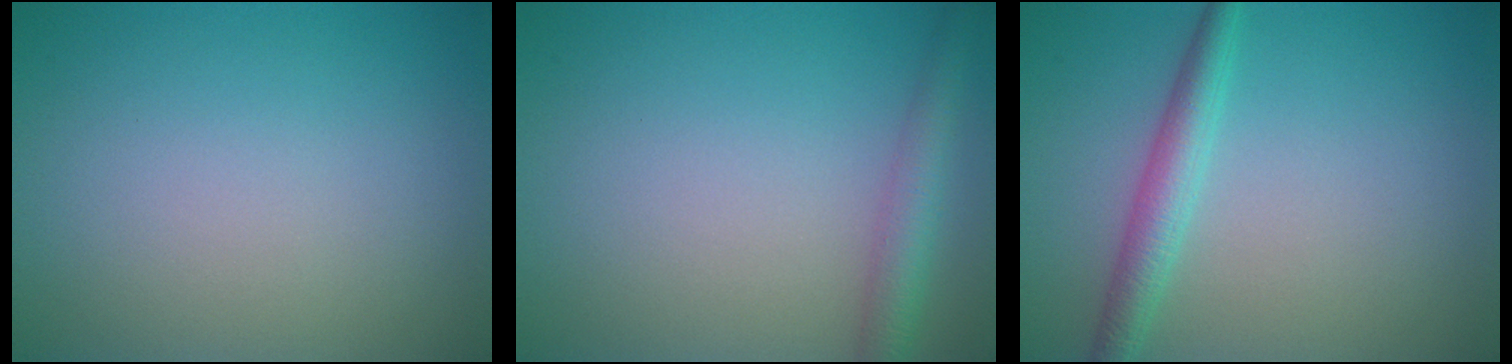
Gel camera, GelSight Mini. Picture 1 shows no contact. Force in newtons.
{"total": 2.9, "press": 2.9, "slide": 0.1}
{"total": 2.8, "press": 2.8, "slide": 0.0}